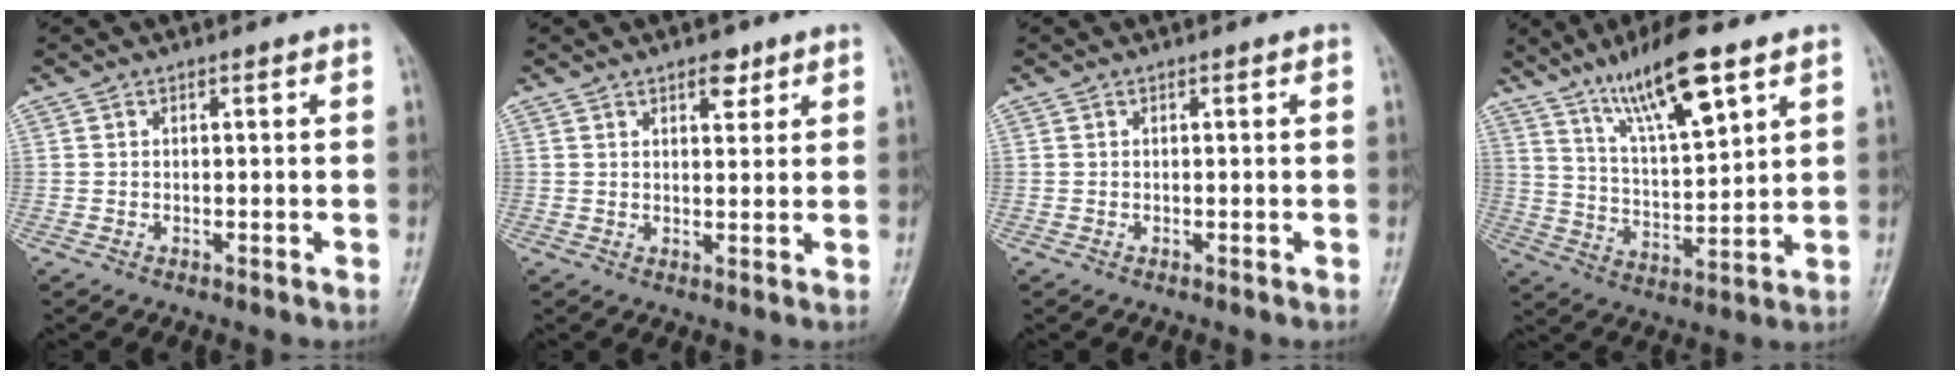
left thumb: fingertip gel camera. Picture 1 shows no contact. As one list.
[{"total": 3.6, "force": [2.2, 1.8, 2.2], "torque": [-0.014, -0.011, 0.031]}, {"total": 0.0}, {"total": 14.0, "force": [8.7, 3.2, 10.6], "torque": [-0.174, -0.041, 0.161]}]